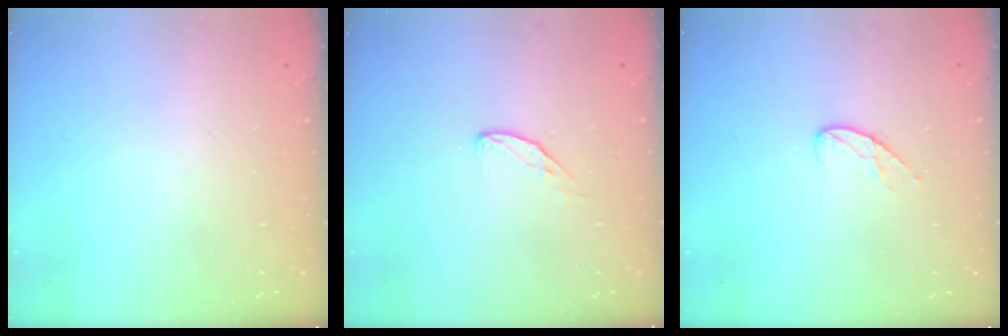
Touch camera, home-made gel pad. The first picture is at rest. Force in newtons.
{"total": 4.2, "press": 4.2, "slide": 0.5}
{"total": 7.7, "press": 7.6, "slide": 0.6}